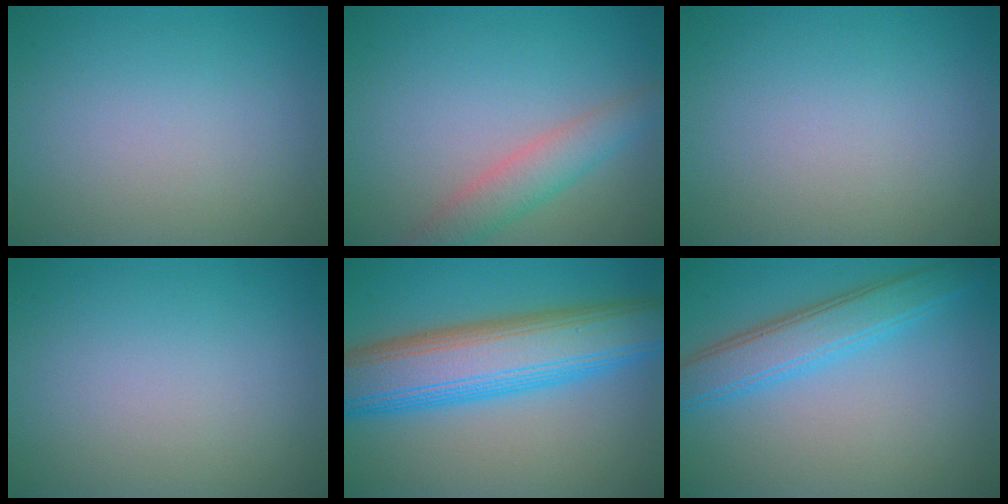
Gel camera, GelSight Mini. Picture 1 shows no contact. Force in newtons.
{"total": 3.4, "press": 3.4, "slide": 0.2}
{"total": 0.0}
{"total": 0.0}
{"total": 10.5, "press": 10.5, "slide": 0.2}
{"total": 4.5, "press": 4.5, "slide": 0.1}